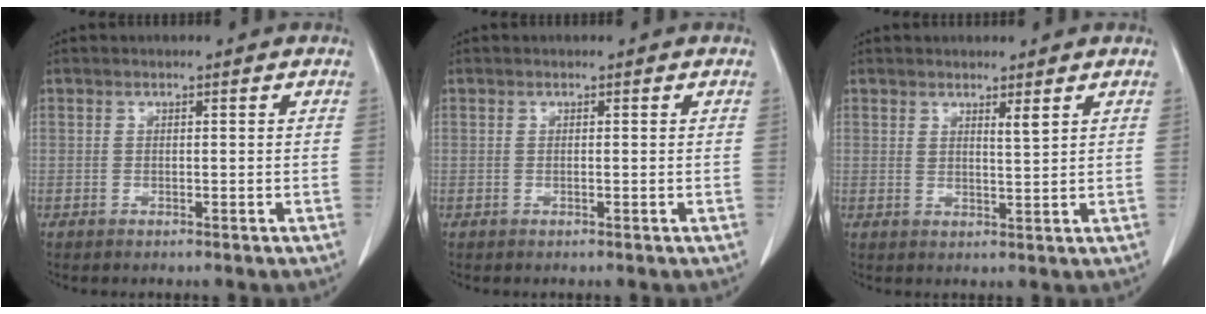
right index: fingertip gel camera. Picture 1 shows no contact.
{"total": 0.0}
{"total": 1.9, "force": [1.3, 0.0, 1.3], "torque": [-0.025, -0.011, 0.024]}